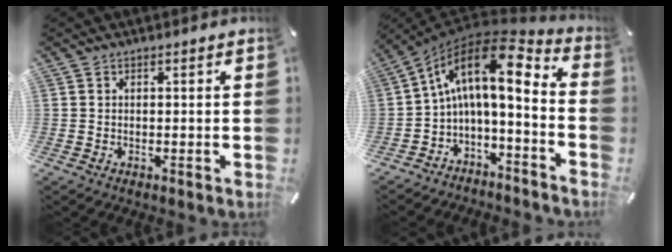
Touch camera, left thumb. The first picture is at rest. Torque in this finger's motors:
{"motor_torque": [1.63, 3.37, 1.53, 1.25, 0.27]}